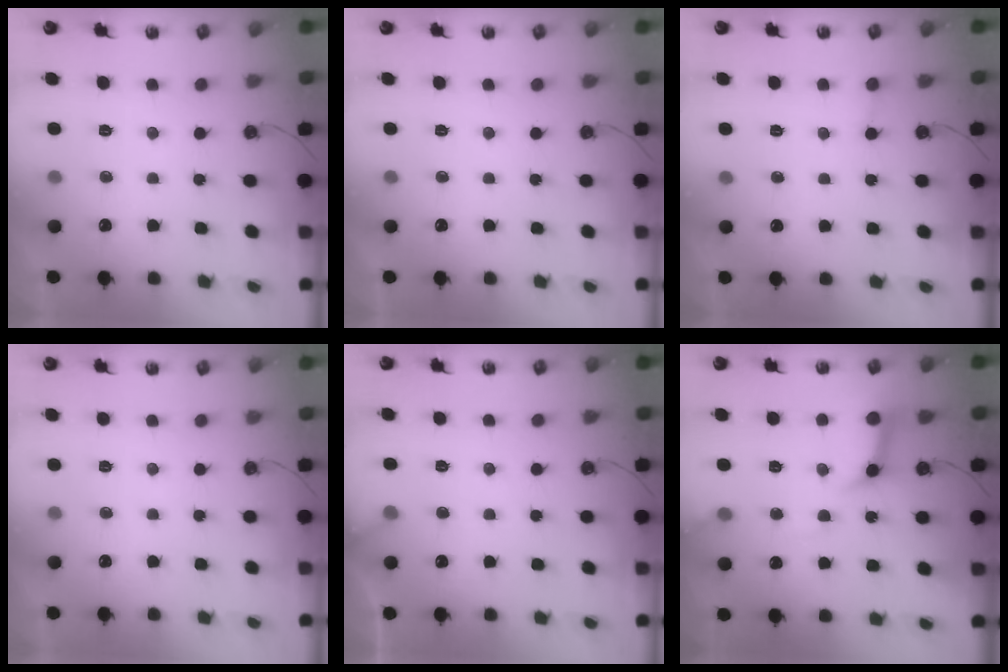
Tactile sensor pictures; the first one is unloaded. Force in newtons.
{"total": 0.0}
{"total": 4.5, "press": 4.5, "slide": 0.2}
{"total": 0.0}
{"total": 4.7, "press": 4.6, "slide": 0.4}
{"total": 13.5, "press": 13.4, "slide": 1.7}